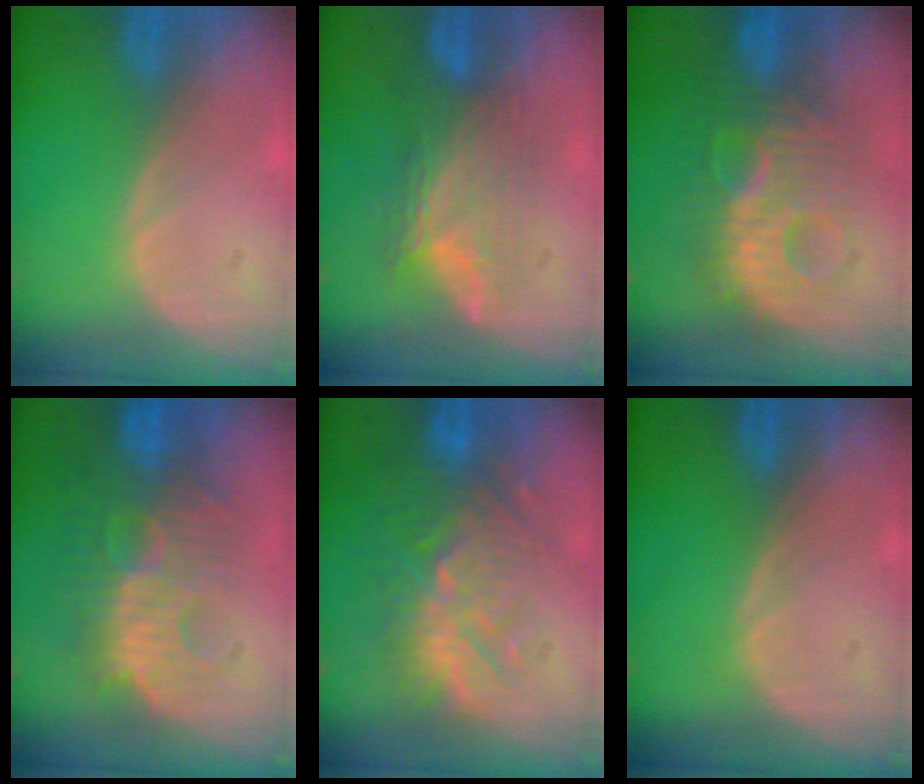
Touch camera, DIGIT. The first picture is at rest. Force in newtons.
{"total": 7.1, "press": 6.9, "slide": 1.6}
{"total": 9.4, "press": 9.4, "slide": 0.8}
{"total": 10.2, "press": 9.7, "slide": 3.0}
{"total": 10.1, "press": 9.7, "slide": 2.8}
{"total": 0.0}